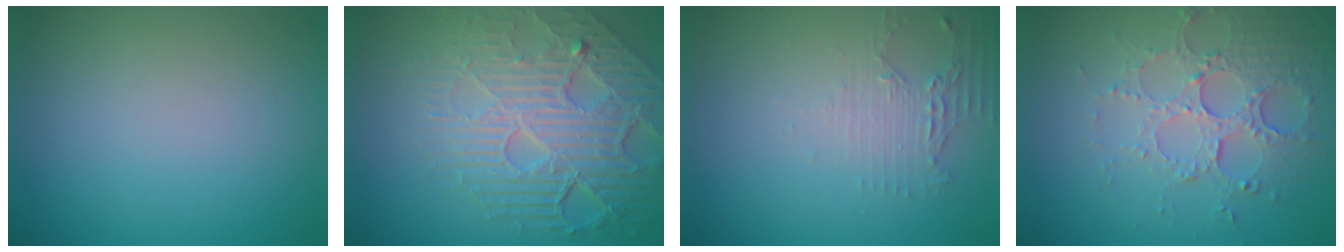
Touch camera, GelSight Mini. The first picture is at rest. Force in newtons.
{"total": 8.7, "press": 5.9, "slide": 6.5}
{"total": 2.3, "press": 1.6, "slide": 1.6}
{"total": 5.4, "press": 3.9, "slide": 3.7}